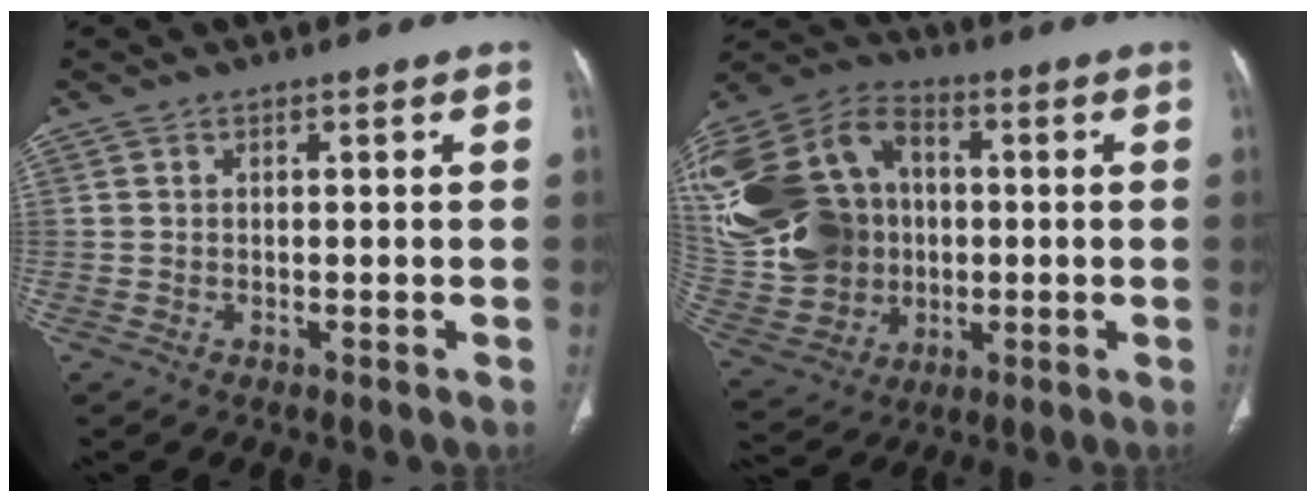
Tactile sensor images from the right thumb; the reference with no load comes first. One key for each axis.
{"total": 31.1, "fx": 2.5, "fy": 24.6, "fz": 18.8, "tx": -0.431, "ty": 0.048, "tz": 0.062}